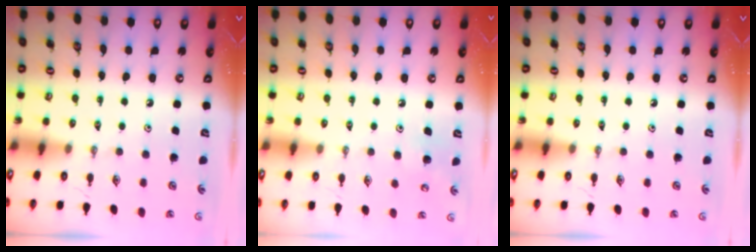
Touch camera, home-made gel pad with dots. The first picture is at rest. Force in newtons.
{"total": 6.3, "press": 6.3, "slide": 0.0}
{"total": 0.0}